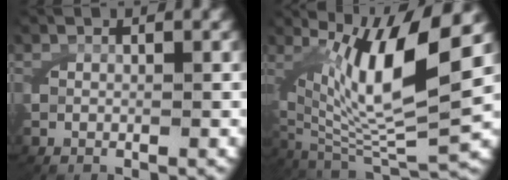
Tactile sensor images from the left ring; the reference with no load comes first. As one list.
[{"total": 12.0, "force": [1.4, 5.7, 10.5], "torque": [-0.192, -0.027, 0.041]}]